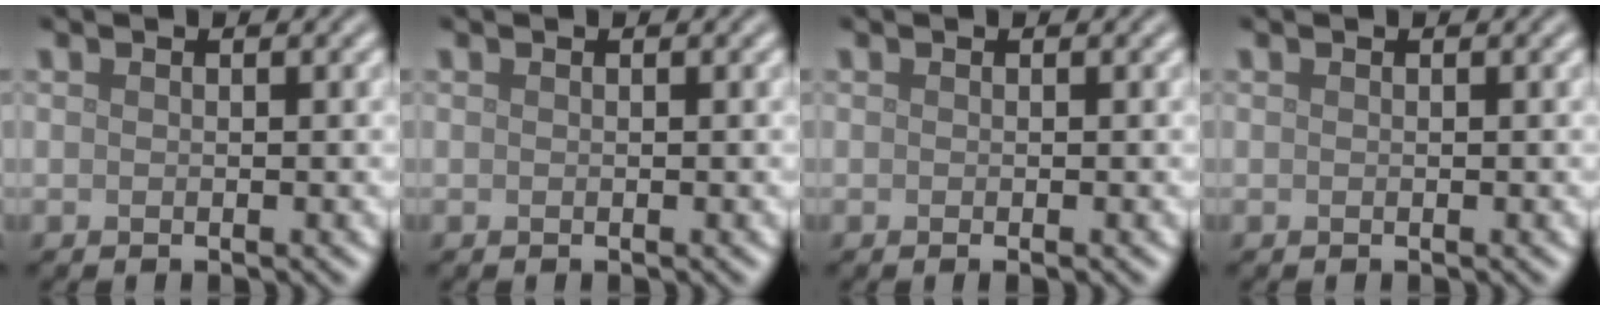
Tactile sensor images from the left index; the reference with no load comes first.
{"total": 0.0}
{"total": 0.5, "force": [-0.2, 0.0, 0.5], "torque": [-0.008, -0.004, -0.003]}
{"total": 0.0}